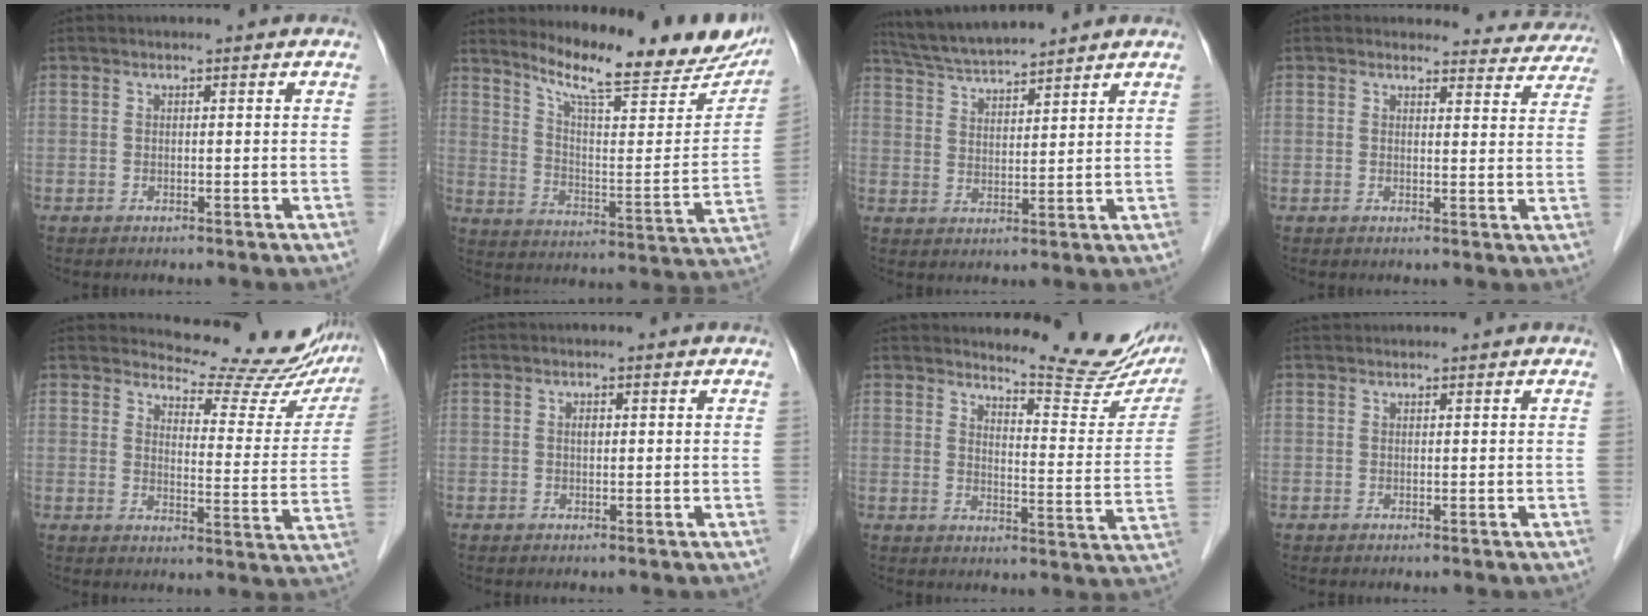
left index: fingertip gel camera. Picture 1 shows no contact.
{"total": 22.3, "force": [19.5, 2.7, 10.6], "torque": [-0.162, -0.061, 0.265]}
{"total": 9.6, "force": [8.9, 0.5, 3.6], "torque": [-0.069, 0.027, 0.162]}
{"total": 8.4, "force": [8.0, 2.6, -0.3], "torque": [0.039, -0.018, 0.061]}
{"total": 18.0, "force": [17.5, 3.3, 2.9], "torque": [-0.018, -0.091, 0.185]}
{"total": 0.7, "force": [0.2, 0.3, 0.6], "torque": [-0.013, 0.001, 0.004]}
{"total": 14.4, "force": [13.4, 1.5, 4.9], "torque": [-0.060, -0.070, 0.153]}
{"total": 1.8, "force": [1.7, 0.3, 0.2], "torque": [-0.008, 0.028, 0.033]}